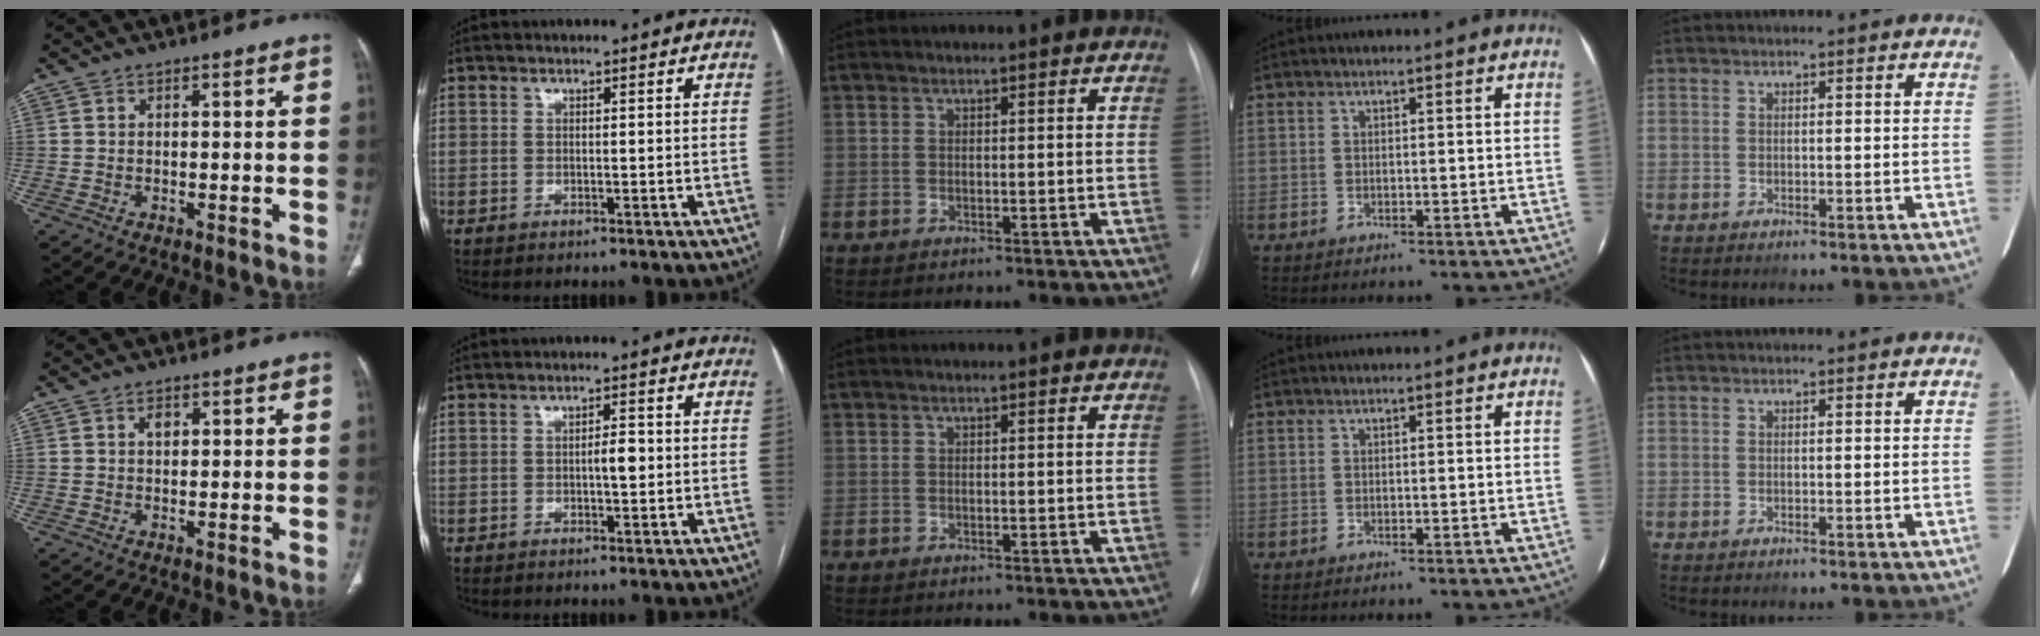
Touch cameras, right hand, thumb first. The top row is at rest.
{"thumb": {"total": 1.7, "force": [0.6, 1.1, 1.1], "torque": [-0.014, 0.000, 0.010]}, "index": {"total": 2.3, "force": [-0.2, 0.6, 2.2], "torque": [-0.035, 0.003, -0.003]}}